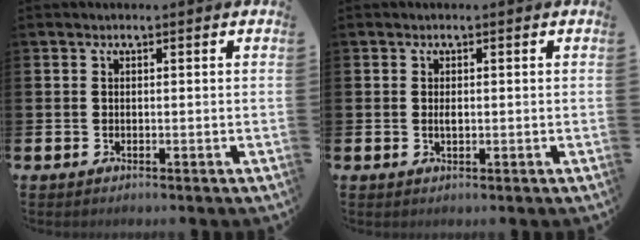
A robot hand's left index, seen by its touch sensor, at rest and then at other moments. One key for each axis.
{"total": 0.8, "fx": 0.2, "fy": 0.3, "fz": 0.7, "tx": -0.009, "ty": -0.001, "tz": 0.002}